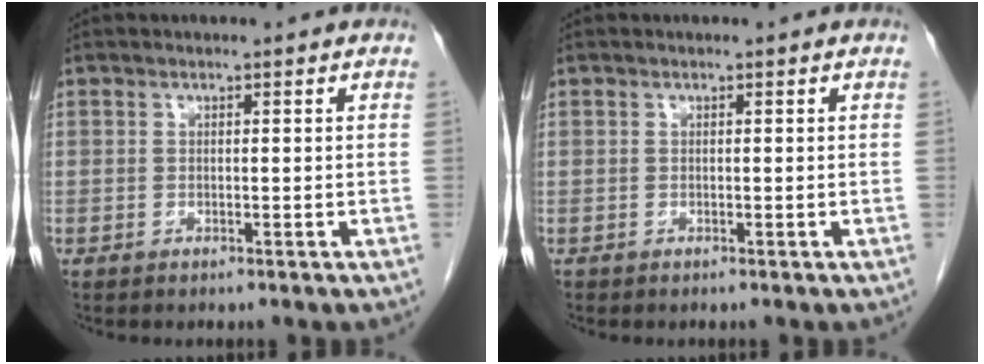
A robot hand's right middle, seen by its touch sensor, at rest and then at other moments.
{"total": 0.0}